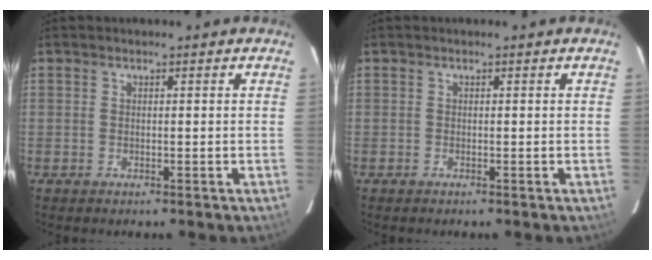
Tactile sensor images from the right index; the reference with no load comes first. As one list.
[{"total": 0.0}]